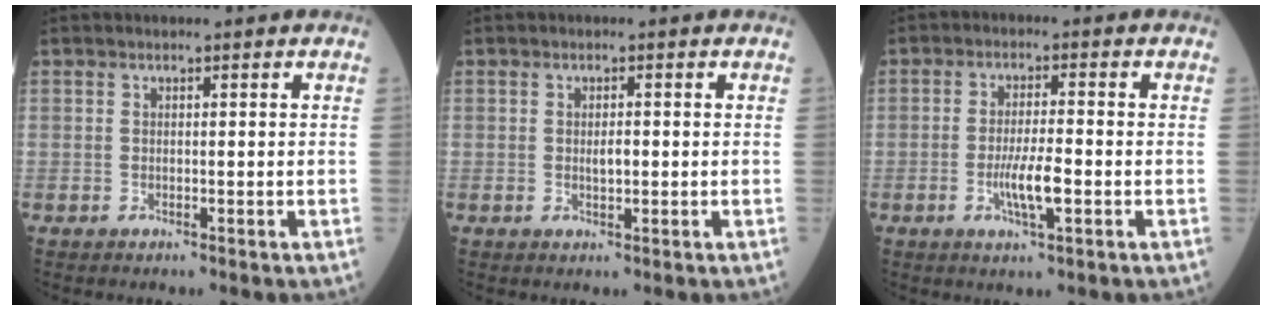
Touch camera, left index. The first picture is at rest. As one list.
[{"total": 1.5, "force": [0.0, 0.5, 1.4], "torque": [-0.025, -0.001, 0.003]}, {"total": 5.1, "force": [-1.5, 0.7, 4.8], "torque": [-0.094, -0.005, -0.027]}]